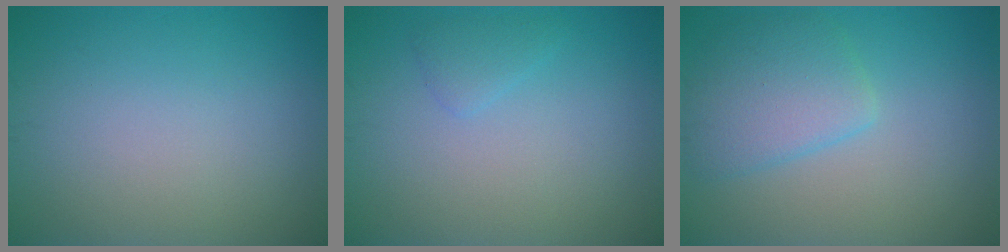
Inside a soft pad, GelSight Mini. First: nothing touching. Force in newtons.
{"total": 1.1, "press": 1.1, "slide": 0.1}
{"total": 3.9, "press": 3.9, "slide": 0.3}